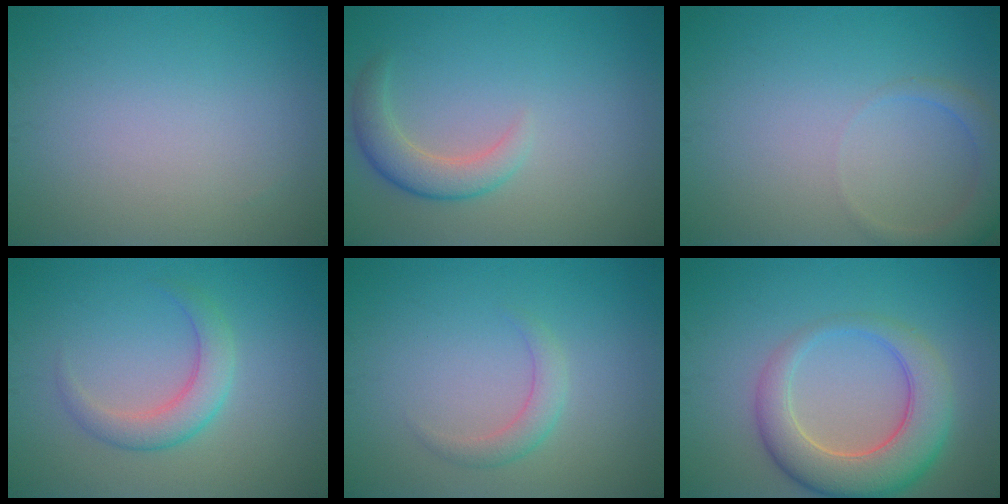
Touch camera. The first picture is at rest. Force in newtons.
{"total": 3.0, "press": 3.0, "slide": 0.4}
{"total": 2.6, "press": 2.6, "slide": 0.2}
{"total": 3.1, "press": 3.1, "slide": 0.1}
{"total": 1.8, "press": 1.8, "slide": 0.0}
{"total": 7.1, "press": 7.1, "slide": 0.4}